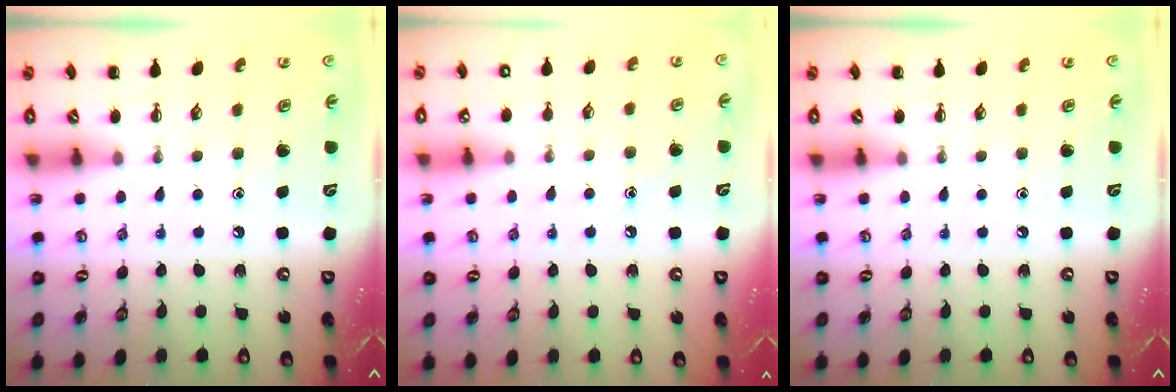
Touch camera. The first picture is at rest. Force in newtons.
{"total": 6.4, "press": 6.2, "slide": 1.8}
{"total": 0.0}